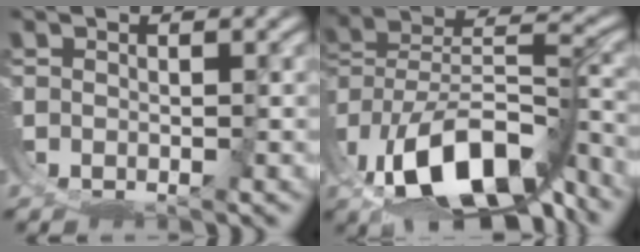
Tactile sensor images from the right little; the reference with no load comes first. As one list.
[{"total": 9.6, "force": [-1.8, 5.5, 7.7], "torque": [-0.125, -0.011, -0.018]}]